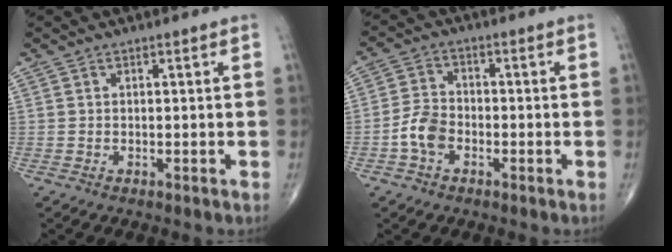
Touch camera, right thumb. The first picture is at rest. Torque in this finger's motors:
{"motor_torque": [-0.01, 0.25, 0.68, -0.23, 0.01]}